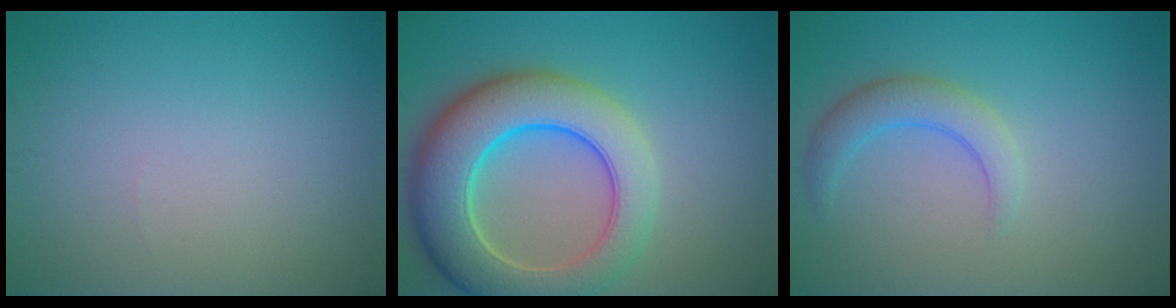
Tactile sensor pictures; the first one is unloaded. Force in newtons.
{"total": 10.2, "press": 10.2, "slide": 0.6}
{"total": 2.9, "press": 2.9, "slide": 0.2}